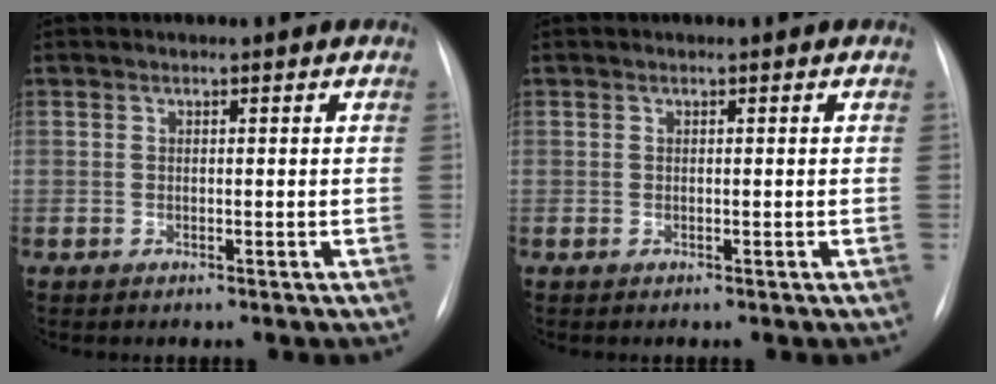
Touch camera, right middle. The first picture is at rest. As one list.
[{"total": 0.0}]